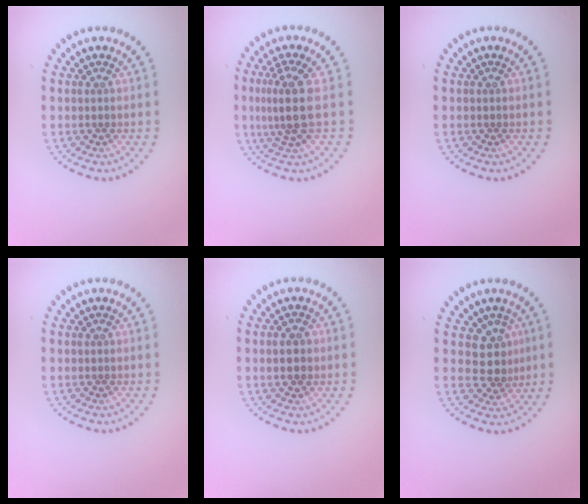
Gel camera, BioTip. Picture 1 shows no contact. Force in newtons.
{"total": 3.6, "press": 3.0, "slide": 1.9}
{"total": 0.0}
{"total": 0.0}
{"total": 2.2, "press": 2.1, "slide": 0.3}
{"total": 2.8, "press": 2.3, "slide": 1.6}